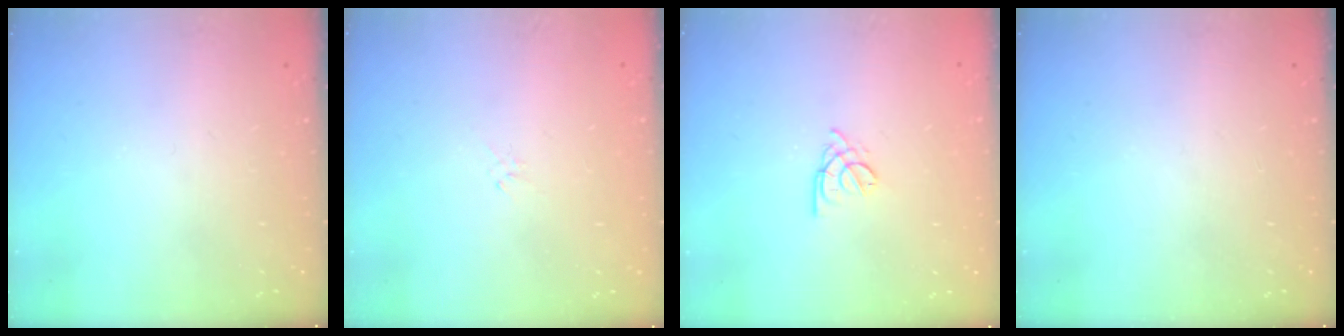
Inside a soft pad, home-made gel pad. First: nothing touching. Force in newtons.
{"total": 0.7, "press": 0.5, "slide": 0.4}
{"total": 1.6, "press": 1.5, "slide": 0.5}
{"total": 0.0}